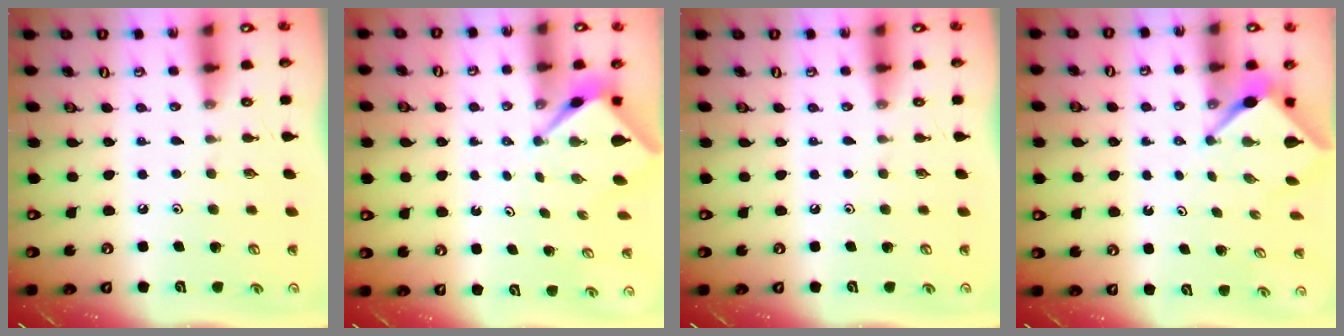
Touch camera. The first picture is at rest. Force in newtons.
{"total": 2.6, "press": 2.6, "slide": 0.1}
{"total": 0.0}
{"total": 3.1, "press": 3.1, "slide": 0.2}